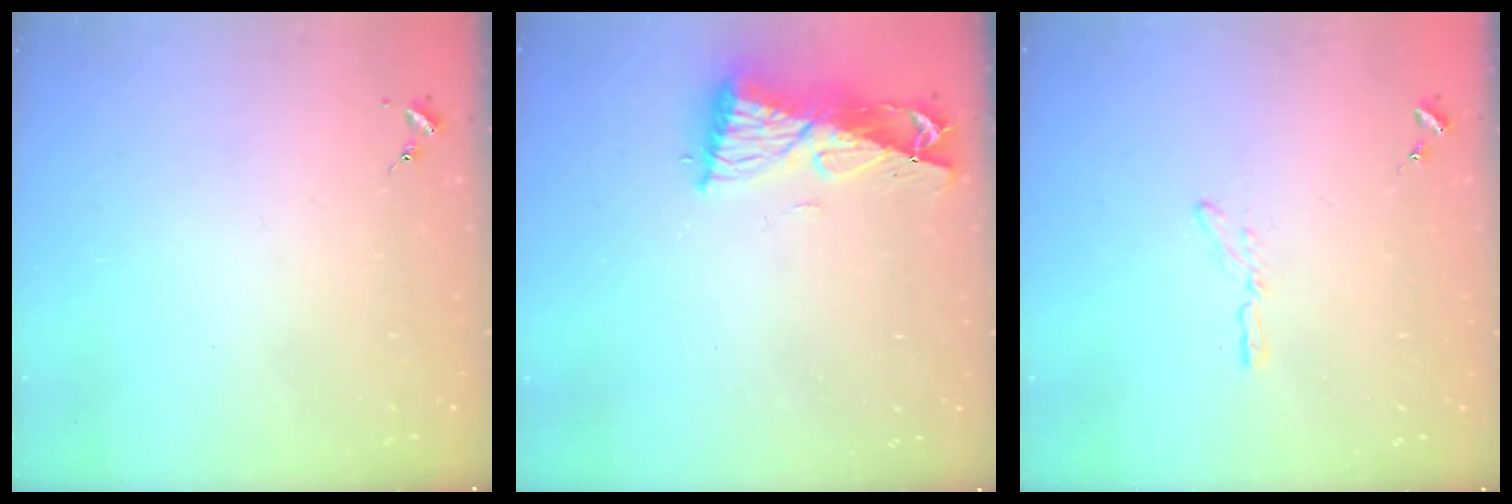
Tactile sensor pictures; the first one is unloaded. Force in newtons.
{"total": 10.1, "press": 10.0, "slide": 1.4}
{"total": 3.1, "press": 3.1, "slide": 0.3}